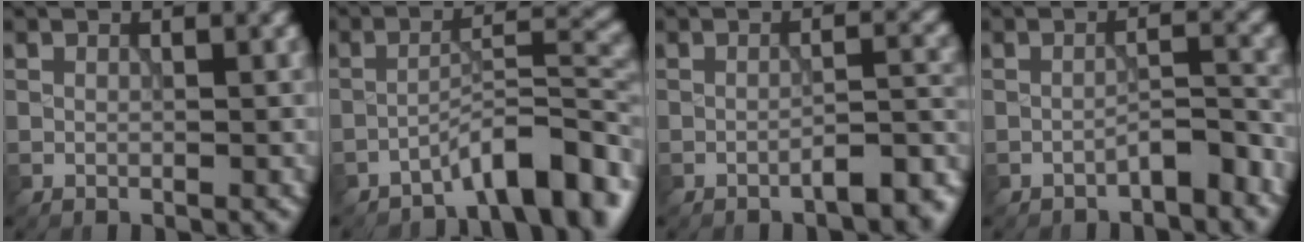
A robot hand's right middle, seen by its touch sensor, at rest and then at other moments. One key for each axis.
{"total": 6.4, "fx": -4.6, "fy": 1.5, "fz": 4.2, "tx": -0.062, "ty": 0.013, "tz": -0.076}
{"total": 4.1, "fx": -2.7, "fy": 1.1, "fz": 2.9, "tx": -0.032, "ty": 0.008, "tz": -0.040}
{"total": 2.3, "fx": -1.7, "fy": 0.5, "fz": 1.5, "tx": -0.020, "ty": 0.014, "tz": -0.030}